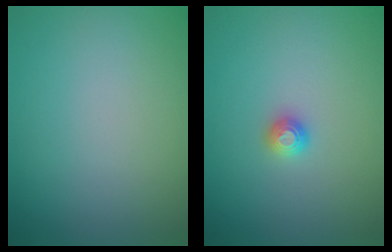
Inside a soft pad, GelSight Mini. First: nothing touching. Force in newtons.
{"total": 1.2, "press": 1.1, "slide": 0.3}